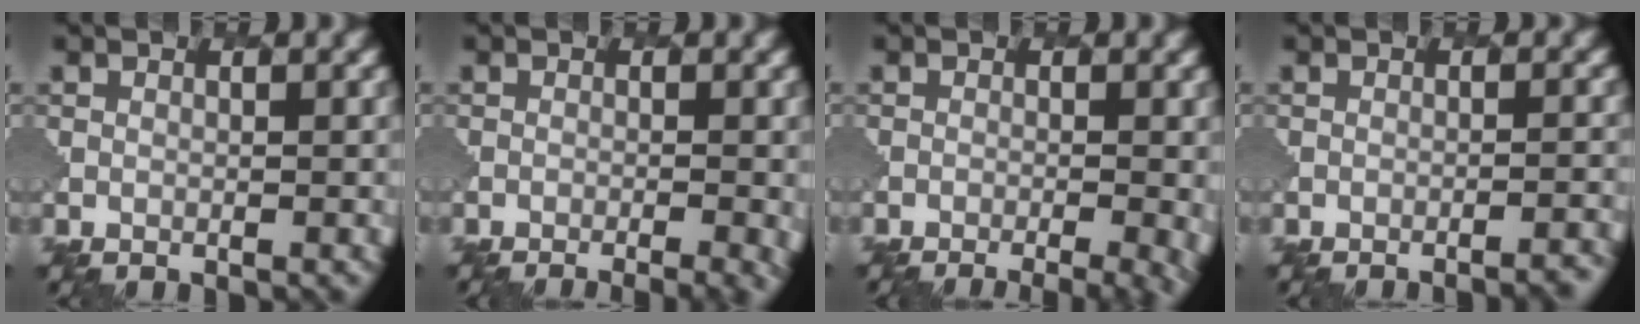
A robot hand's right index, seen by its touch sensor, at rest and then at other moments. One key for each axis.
{"total": 4.7, "fx": -2.4, "fy": 1.8, "fz": 3.6, "tx": -0.027, "ty": 0.004, "tz": -0.026}
{"total": 6.5, "fx": -3.3, "fy": 2.6, "fz": 4.9, "tx": -0.035, "ty": -0.002, "tz": -0.035}
{"total": 3.4, "fx": -3.0, "fy": 0.7, "fz": 1.2, "tx": 0.001, "ty": 0.020, "tz": -0.042}